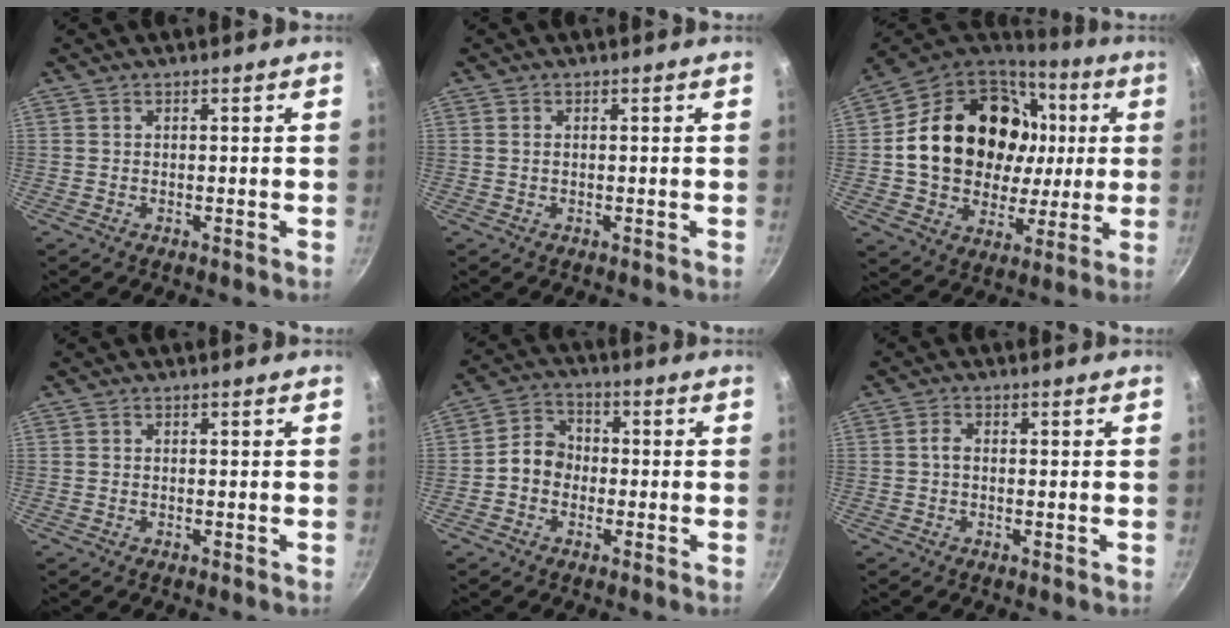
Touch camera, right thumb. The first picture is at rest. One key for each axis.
{"total": 0.6, "fx": 0.1, "fy": 0.4, "fz": 0.5, "tx": -0.009, "ty": 0.002, "tz": 0.002}
{"total": 27.2, "fx": 4.6, "fy": 20.9, "fz": 16.7, "tx": -0.267, "ty": 0.026, "tz": 0.089}
{"total": 0.0}
{"total": 6.3, "fx": -1.0, "fy": 5.3, "fz": 3.2, "tx": -0.024, "ty": 0.023, "tz": -0.034}
{"total": 1.7, "fx": -0.2, "fy": 1.0, "fz": 1.4, "tx": -0.033, "ty": 0.007, "tz": -0.009}